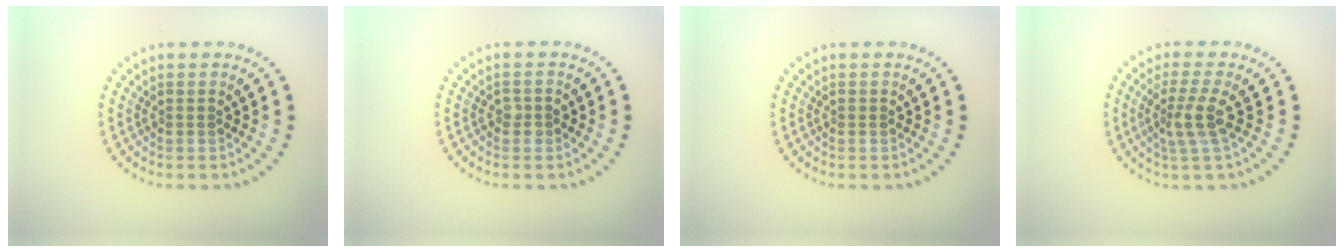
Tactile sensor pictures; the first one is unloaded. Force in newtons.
{"total": 1.0, "press": 1.0, "slide": 0.2}
{"total": 0.0}
{"total": 2.7, "press": 2.1, "slide": 1.7}